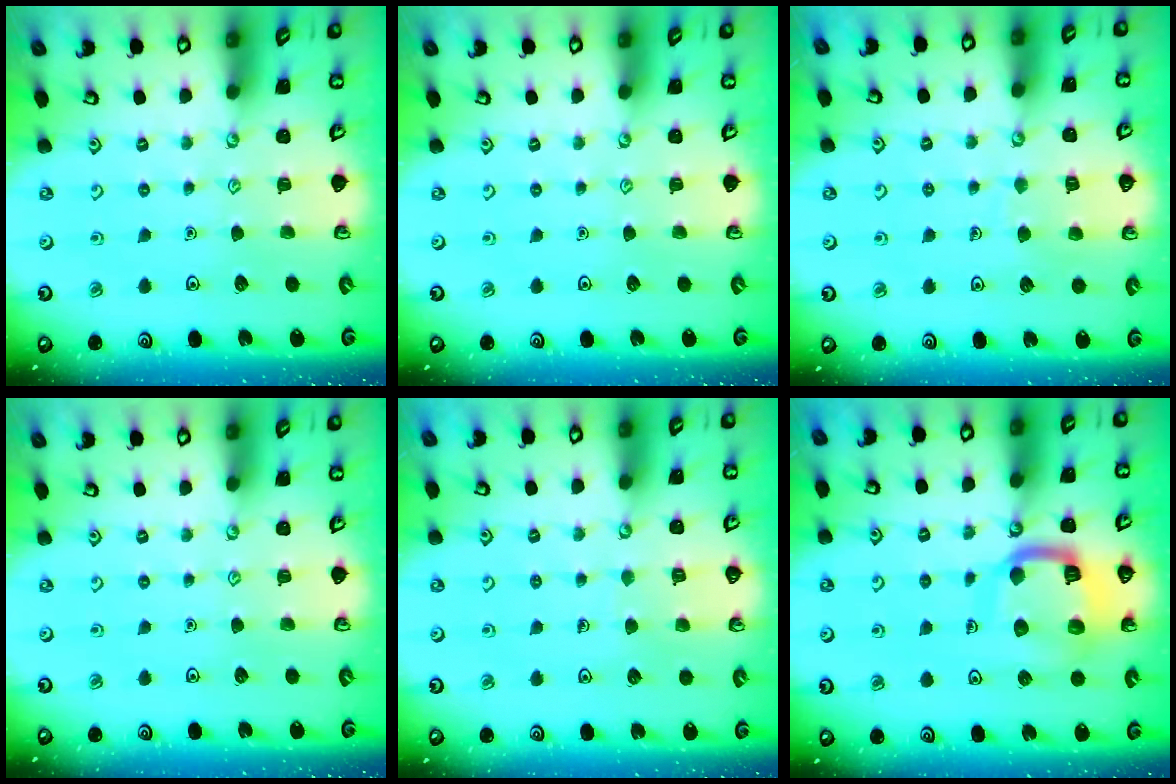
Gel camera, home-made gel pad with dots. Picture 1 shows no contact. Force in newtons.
{"total": 0.0}
{"total": 6.1, "press": 6.1, "slide": 0.5}
{"total": 0.0}
{"total": 3.7, "press": 3.7, "slide": 0.2}
{"total": 12.5, "press": 12.5, "slide": 1.1}